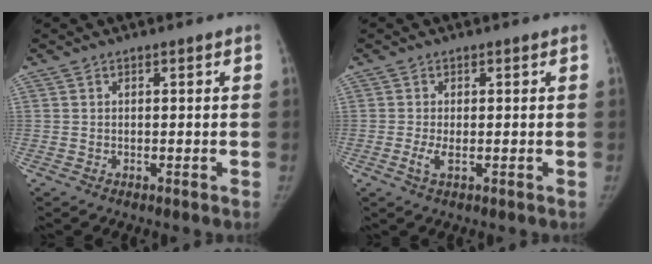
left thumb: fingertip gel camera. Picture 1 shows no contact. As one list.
[{"total": 2.2, "force": [-0.5, 0.8, 2.0], "torque": [-0.051, -0.006, -0.010]}]